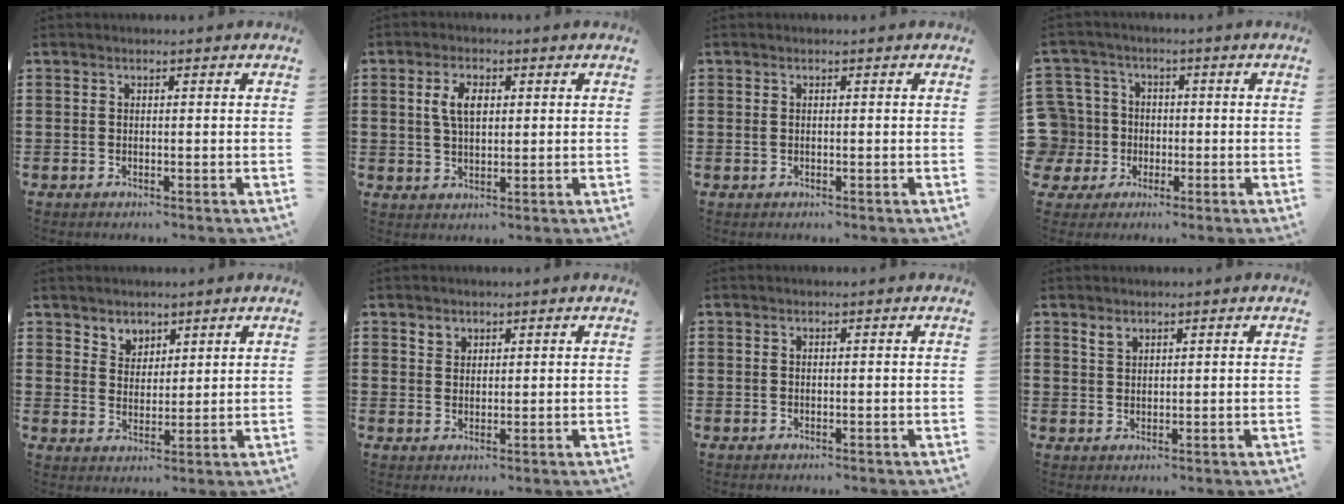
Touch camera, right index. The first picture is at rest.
{"total": 4.5, "force": [1.1, 2.3, 3.7], "torque": [-0.080, 0.011, 0.018]}
{"total": 0.6, "force": [0.0, 0.4, 0.5], "torque": [-0.012, 0.002, 0.000]}
{"total": 7.0, "force": [-0.8, 6.8, 1.6], "torque": [-0.085, 0.007, -0.018]}
{"total": 3.6, "force": [2.9, 2.1, -0.2], "torque": [-0.011, 0.000, 0.055]}
{"total": 1.8, "force": [1.5, 1.1, 0.0], "torque": [-0.006, 0.004, 0.030]}
{"total": 0.0}
{"total": 1.6, "force": [1.4, 0.7, 0.5], "torque": [-0.013, 0.000, 0.027]}